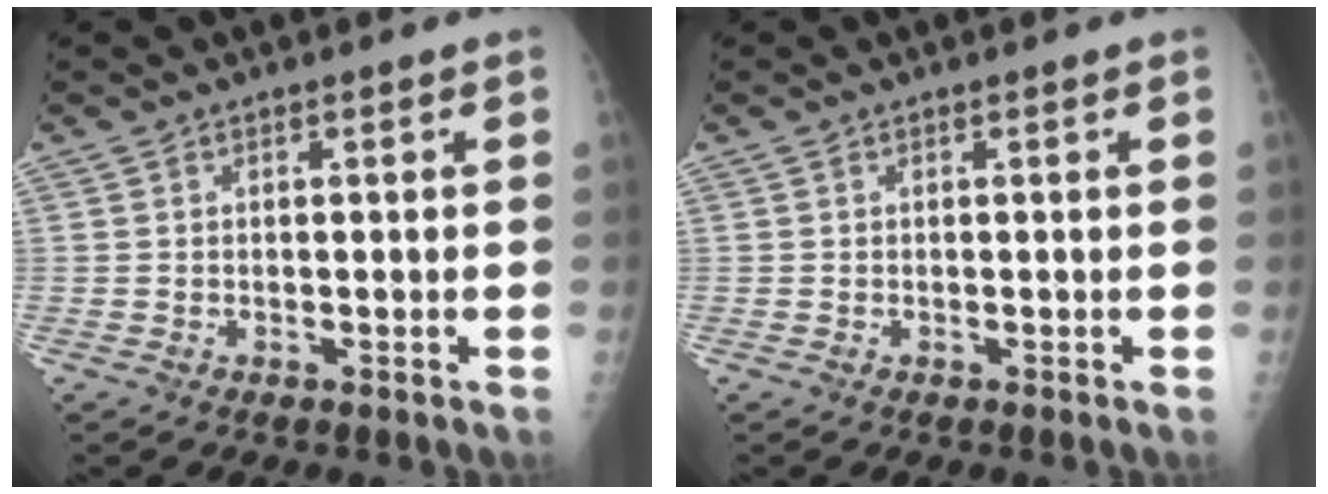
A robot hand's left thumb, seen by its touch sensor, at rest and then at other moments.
{"total": 0.0}